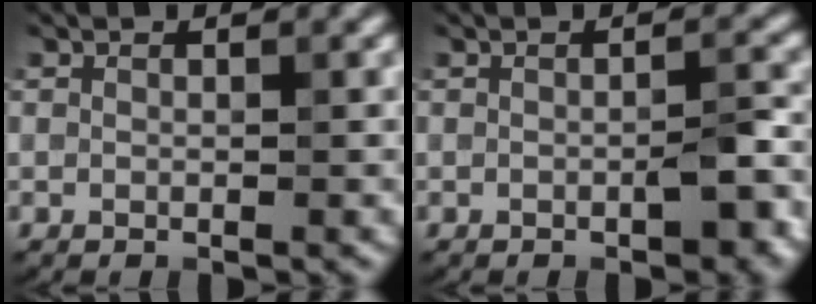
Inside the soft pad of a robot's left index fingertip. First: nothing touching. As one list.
[{"total": 2.5, "force": [-1.0, 0.7, 2.2], "torque": [-0.032, 0.002, -0.014]}]